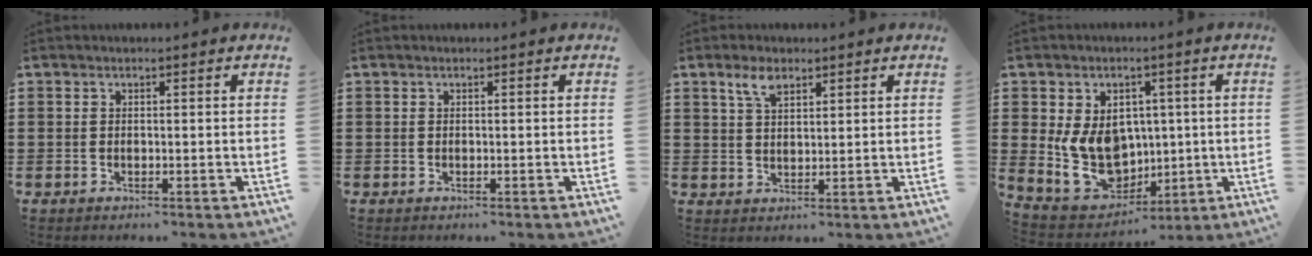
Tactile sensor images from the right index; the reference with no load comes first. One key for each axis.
{"total": 0.0}
{"total": 4.0, "fx": 2.6, "fy": 1.7, "fz": 2.5, "tx": -0.057, "ty": 0.006, "tz": 0.047}
{"total": 10.7, "fx": 0.6, "fy": 8.8, "fz": 6.0, "tx": -0.139, "ty": -0.003, "tz": 0.014}